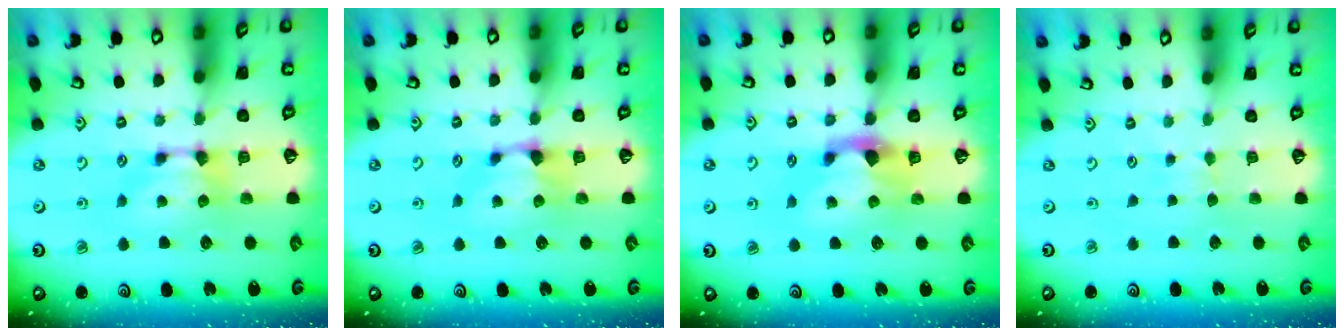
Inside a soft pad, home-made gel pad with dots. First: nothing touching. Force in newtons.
{"total": 1.4, "press": 0.9, "slide": 1.0}
{"total": 2.2, "press": 1.9, "slide": 1.2}
{"total": 2.7, "press": 2.7, "slide": 0.4}